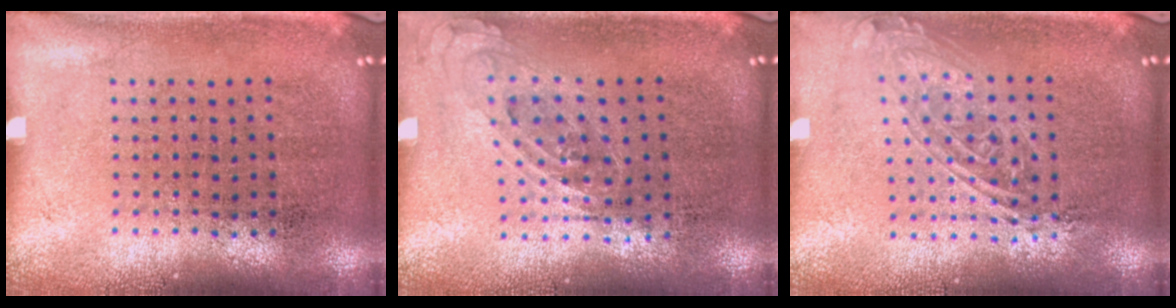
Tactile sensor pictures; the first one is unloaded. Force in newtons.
{"total": 0.8, "press": 0.7, "slide": 0.3}
{"total": 1.7, "press": 1.4, "slide": 0.9}